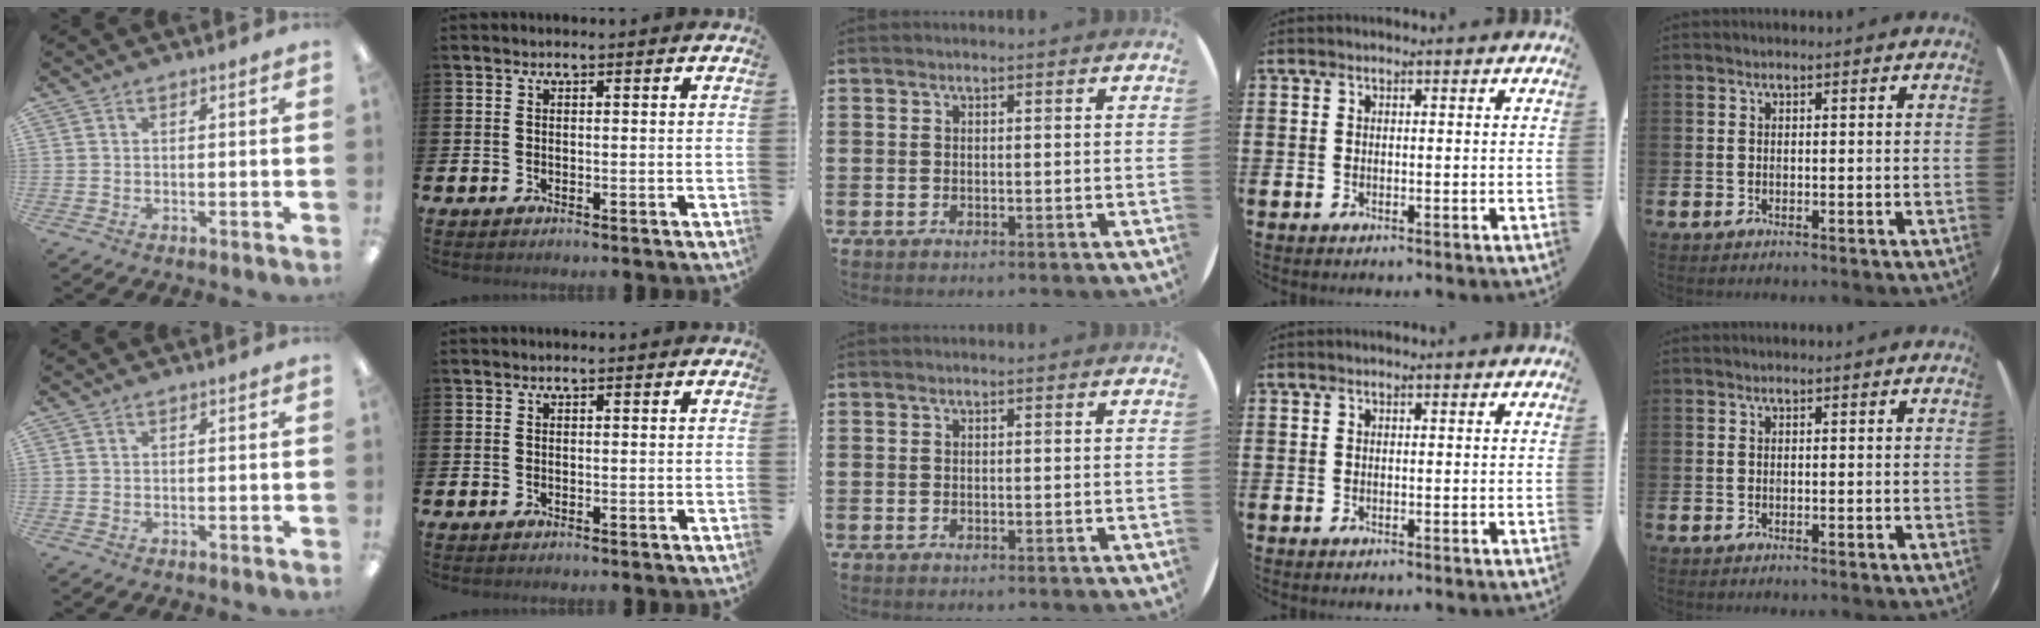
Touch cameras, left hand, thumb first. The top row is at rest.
{}